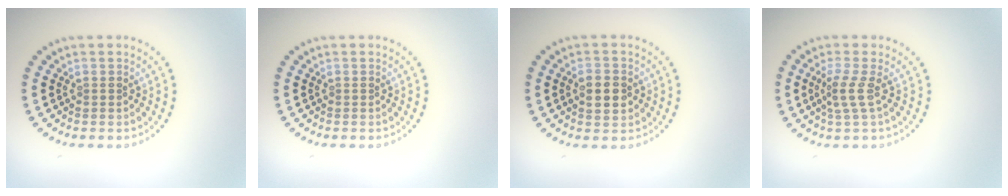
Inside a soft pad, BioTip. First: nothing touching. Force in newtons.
{"total": 0.0}
{"total": 2.9, "press": 2.9, "slide": 0.1}
{"total": 2.2, "press": 1.5, "slide": 1.6}